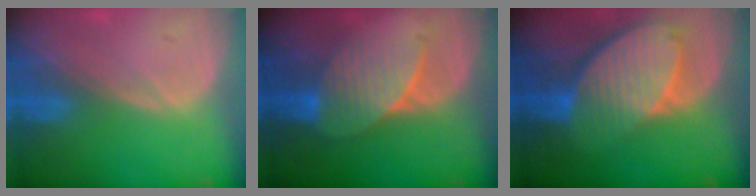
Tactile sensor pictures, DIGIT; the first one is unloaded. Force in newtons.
{"total": 7.0, "press": 6.6, "slide": 2.4}
{"total": 10.2, "press": 8.8, "slide": 5.0}